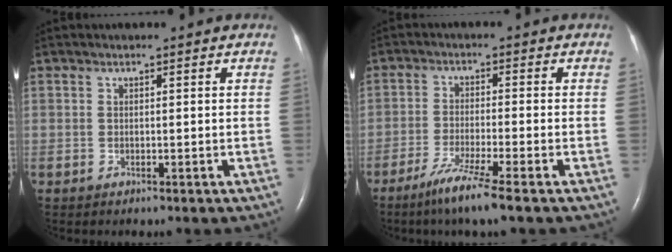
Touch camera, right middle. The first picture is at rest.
{"total": 6.7, "force": [-4.5, -0.7, 4.9], "torque": [-0.095, -0.021, -0.087]}